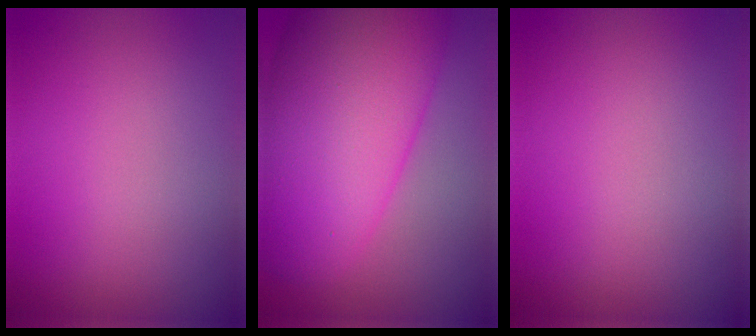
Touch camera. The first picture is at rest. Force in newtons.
{"total": 13.8, "press": 13.8, "slide": 0.3}
{"total": 0.0}